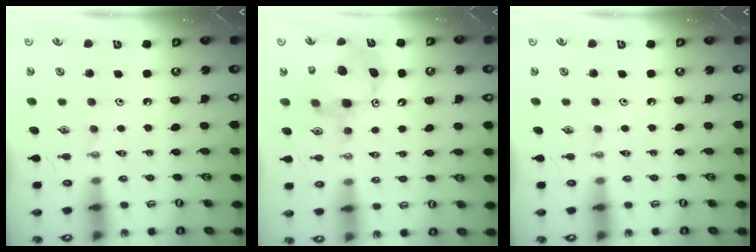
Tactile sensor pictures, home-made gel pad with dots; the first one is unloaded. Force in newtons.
{"total": 12.1, "press": 12.1, "slide": 1.2}
{"total": 0.0}